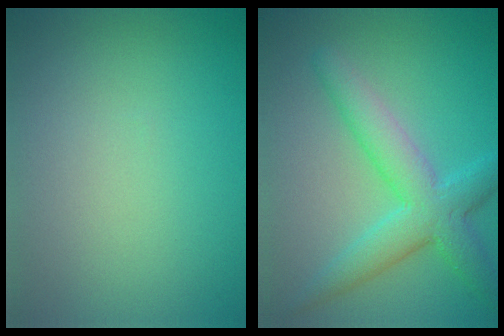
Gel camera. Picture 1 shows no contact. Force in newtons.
{"total": 5.4, "press": 5.4, "slide": 0.2}